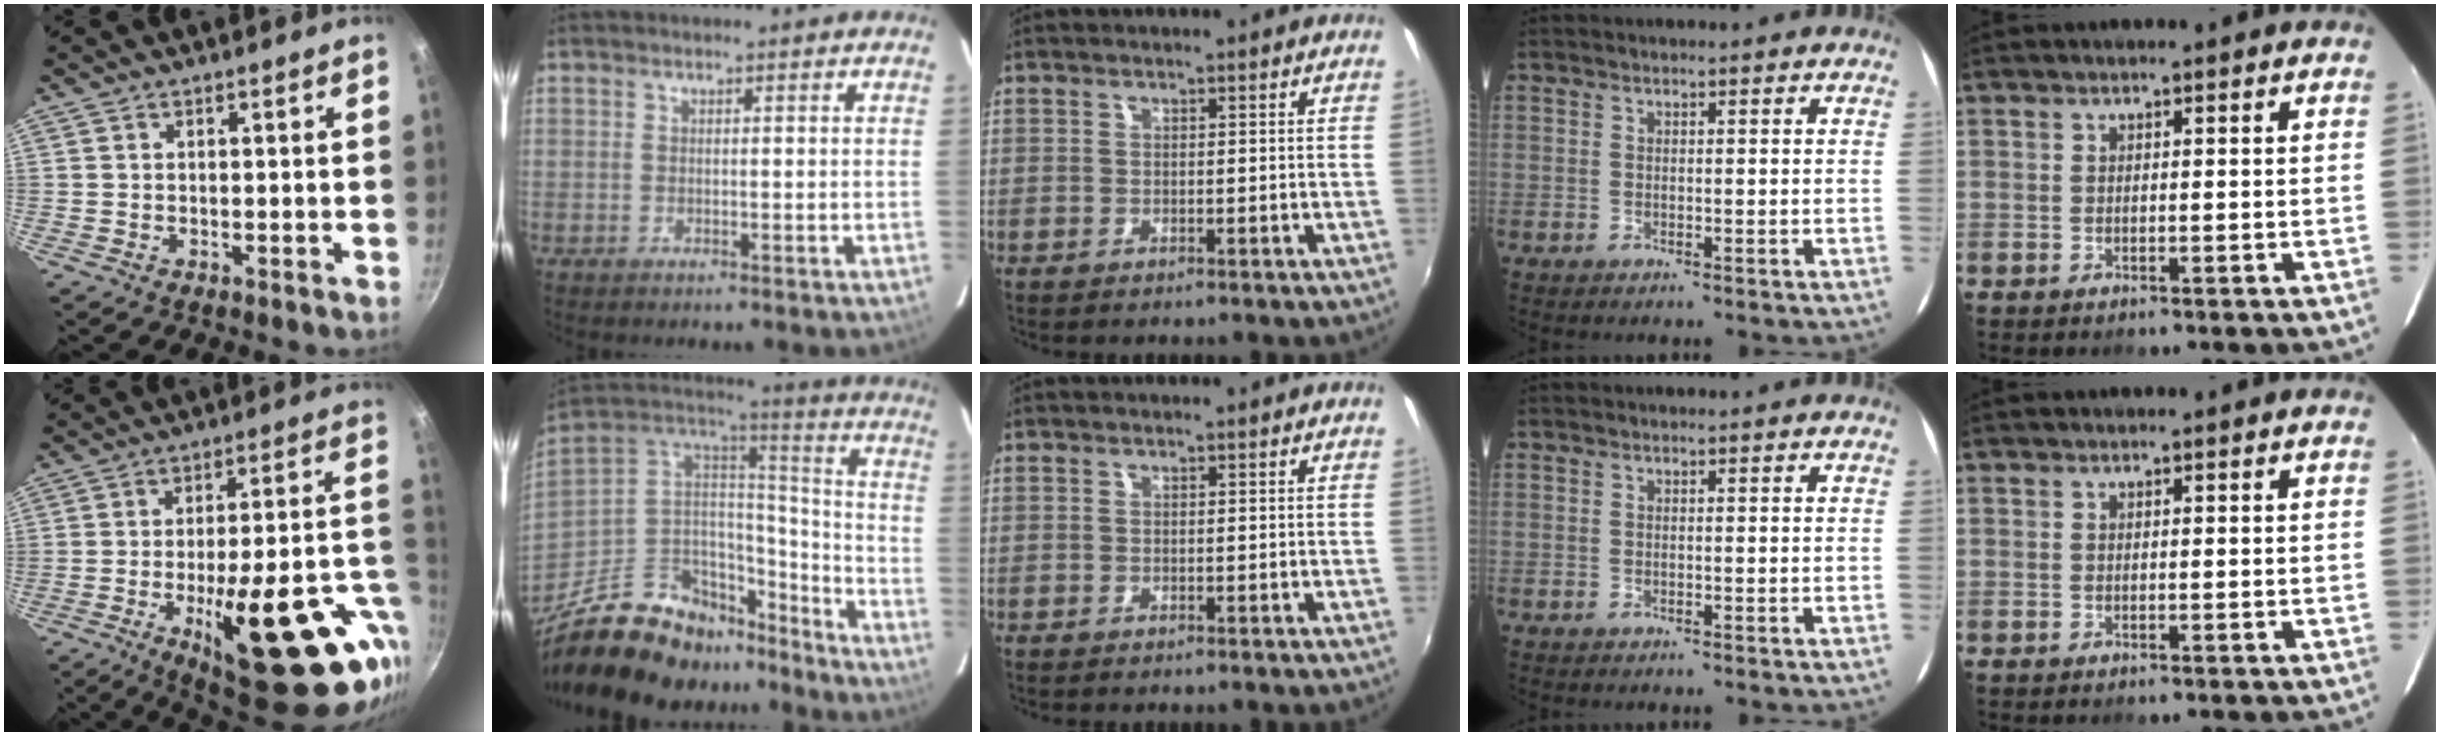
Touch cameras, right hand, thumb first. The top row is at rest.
{"thumb": {"total": 28.3, "force": [-9.8, 10.1, 24.6], "torque": [-0.291, 0.017, -0.126]}, "index": {"total": 29.1, "force": [-20.2, 14.7, 14.9], "torque": [-0.304, 0.032, -0.304]}}